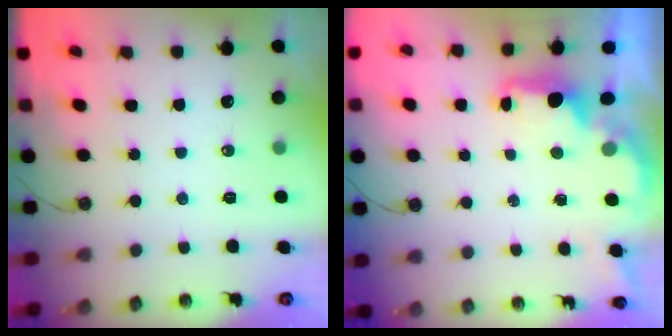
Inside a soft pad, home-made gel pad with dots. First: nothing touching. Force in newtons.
{"total": 1.8, "press": 1.7, "slide": 0.5}